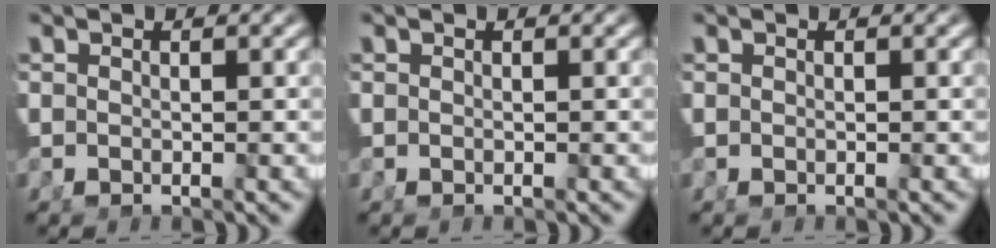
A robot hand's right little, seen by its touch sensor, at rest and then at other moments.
{"total": 0.0}
{"total": 0.0}